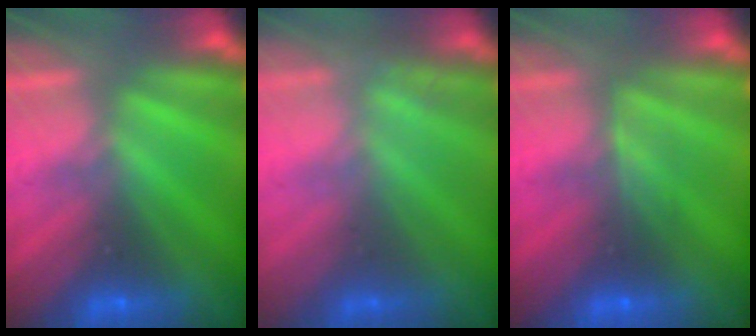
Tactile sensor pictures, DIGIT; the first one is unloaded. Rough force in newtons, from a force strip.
{"total": 2.6}
{"total": 2.4}